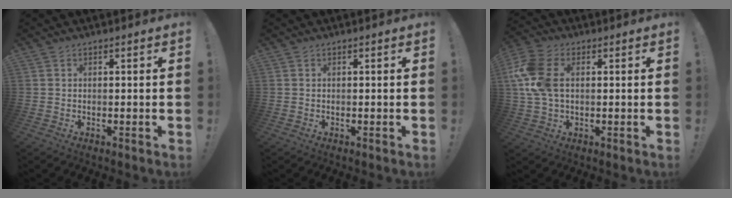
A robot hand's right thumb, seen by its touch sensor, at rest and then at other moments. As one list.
[{"total": 0.0}, {"total": 11.6, "force": [1.8, 7.7, 8.5], "torque": [-0.189, 0.007, 0.036]}]